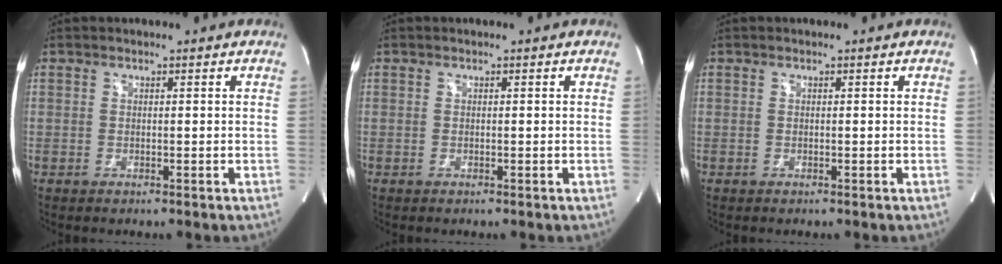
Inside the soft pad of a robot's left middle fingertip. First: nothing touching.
{"total": 0.0}
{"total": 0.0}